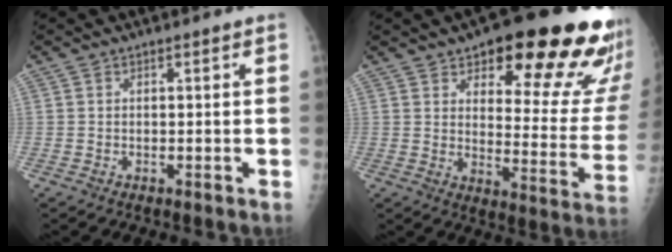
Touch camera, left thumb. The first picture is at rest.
{"total": 24.4, "force": [14.7, 7.9, 17.8], "torque": [-0.185, -0.069, 0.194]}